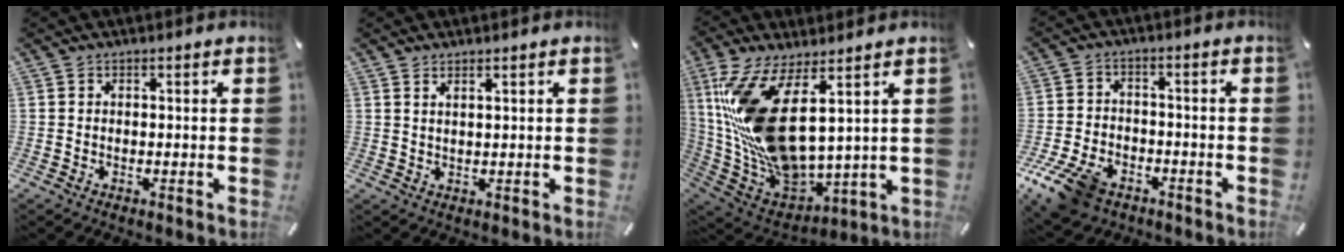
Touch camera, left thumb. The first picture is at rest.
{"total": 1.7, "force": [1.4, -0.2, 0.9], "torque": [-0.027, -0.006, 0.024]}
{"total": 19.2, "force": [5.8, 9.2, 15.8], "torque": [-0.341, -0.053, 0.110]}
{"total": 10.9, "force": [-6.6, 6.7, 5.5], "torque": [-0.122, 0.031, -0.123]}